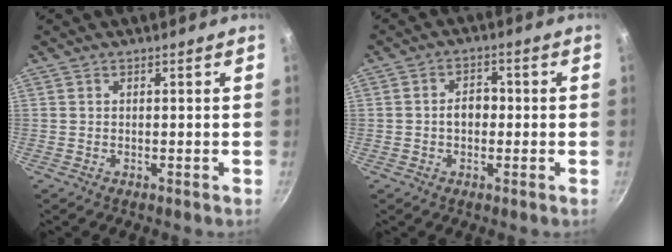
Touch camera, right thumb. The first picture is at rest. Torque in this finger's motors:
{"motor_torque": [-0.34, 0.19, 0.49, -0.41, -0.01]}